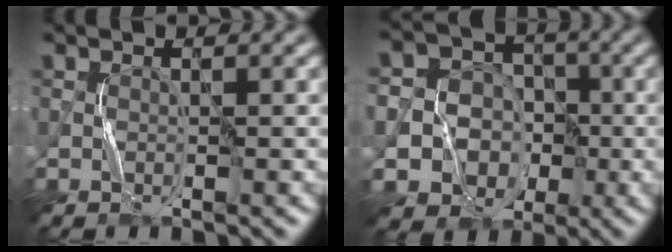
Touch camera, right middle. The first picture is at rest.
{"total": 10.4, "force": [-2.9, 9.5, 3.1], "torque": [-0.063, -0.013, -0.070]}